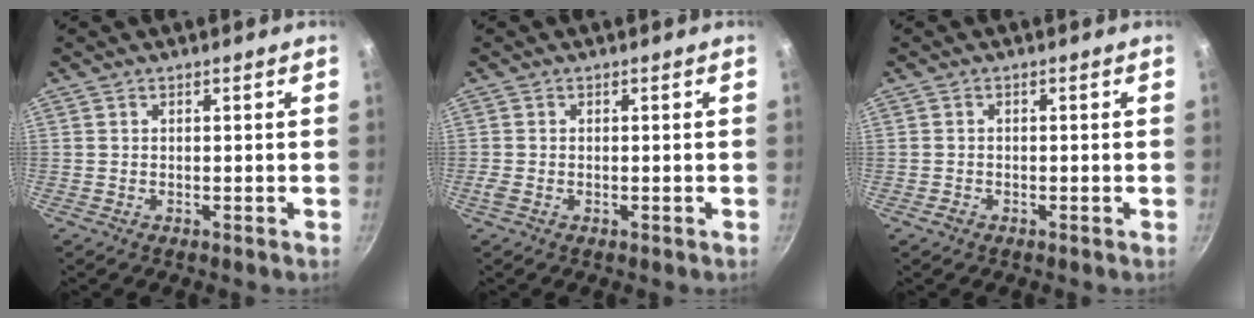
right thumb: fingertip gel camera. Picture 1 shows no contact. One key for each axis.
{"total": 1.5, "fx": -0.4, "fy": 0.8, "fz": 1.2, "tx": -0.030, "ty": 0.001, "tz": -0.010}
{"total": 1.3, "fx": -0.8, "fy": 0.9, "fz": 0.4, "tx": -0.006, "ty": 0.007, "tz": -0.014}